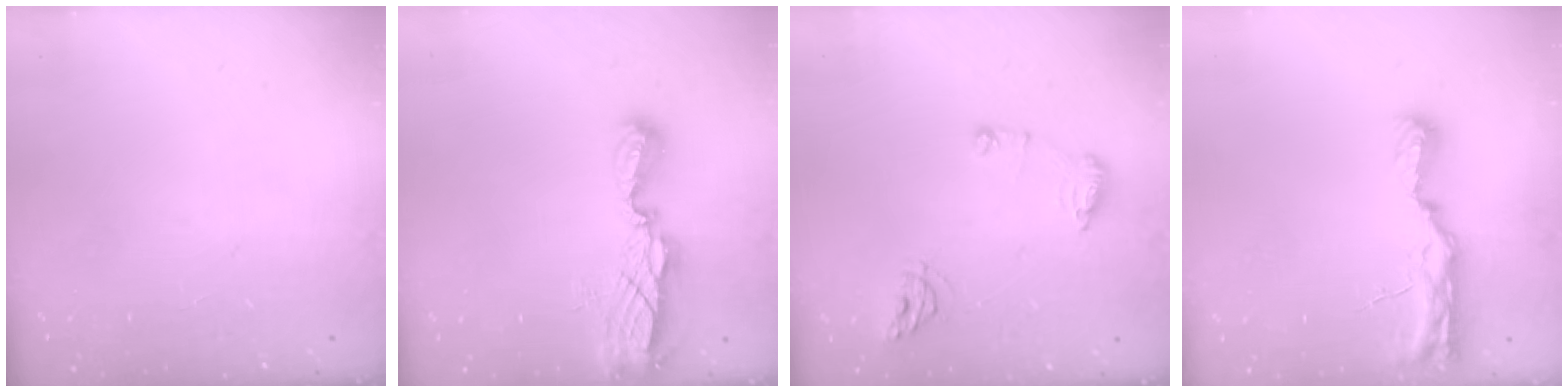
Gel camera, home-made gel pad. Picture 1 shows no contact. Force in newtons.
{"total": 7.4, "press": 7.4, "slide": 0.2}
{"total": 8.9, "press": 8.8, "slide": 1.1}
{"total": 10.5, "press": 9.6, "slide": 4.3}